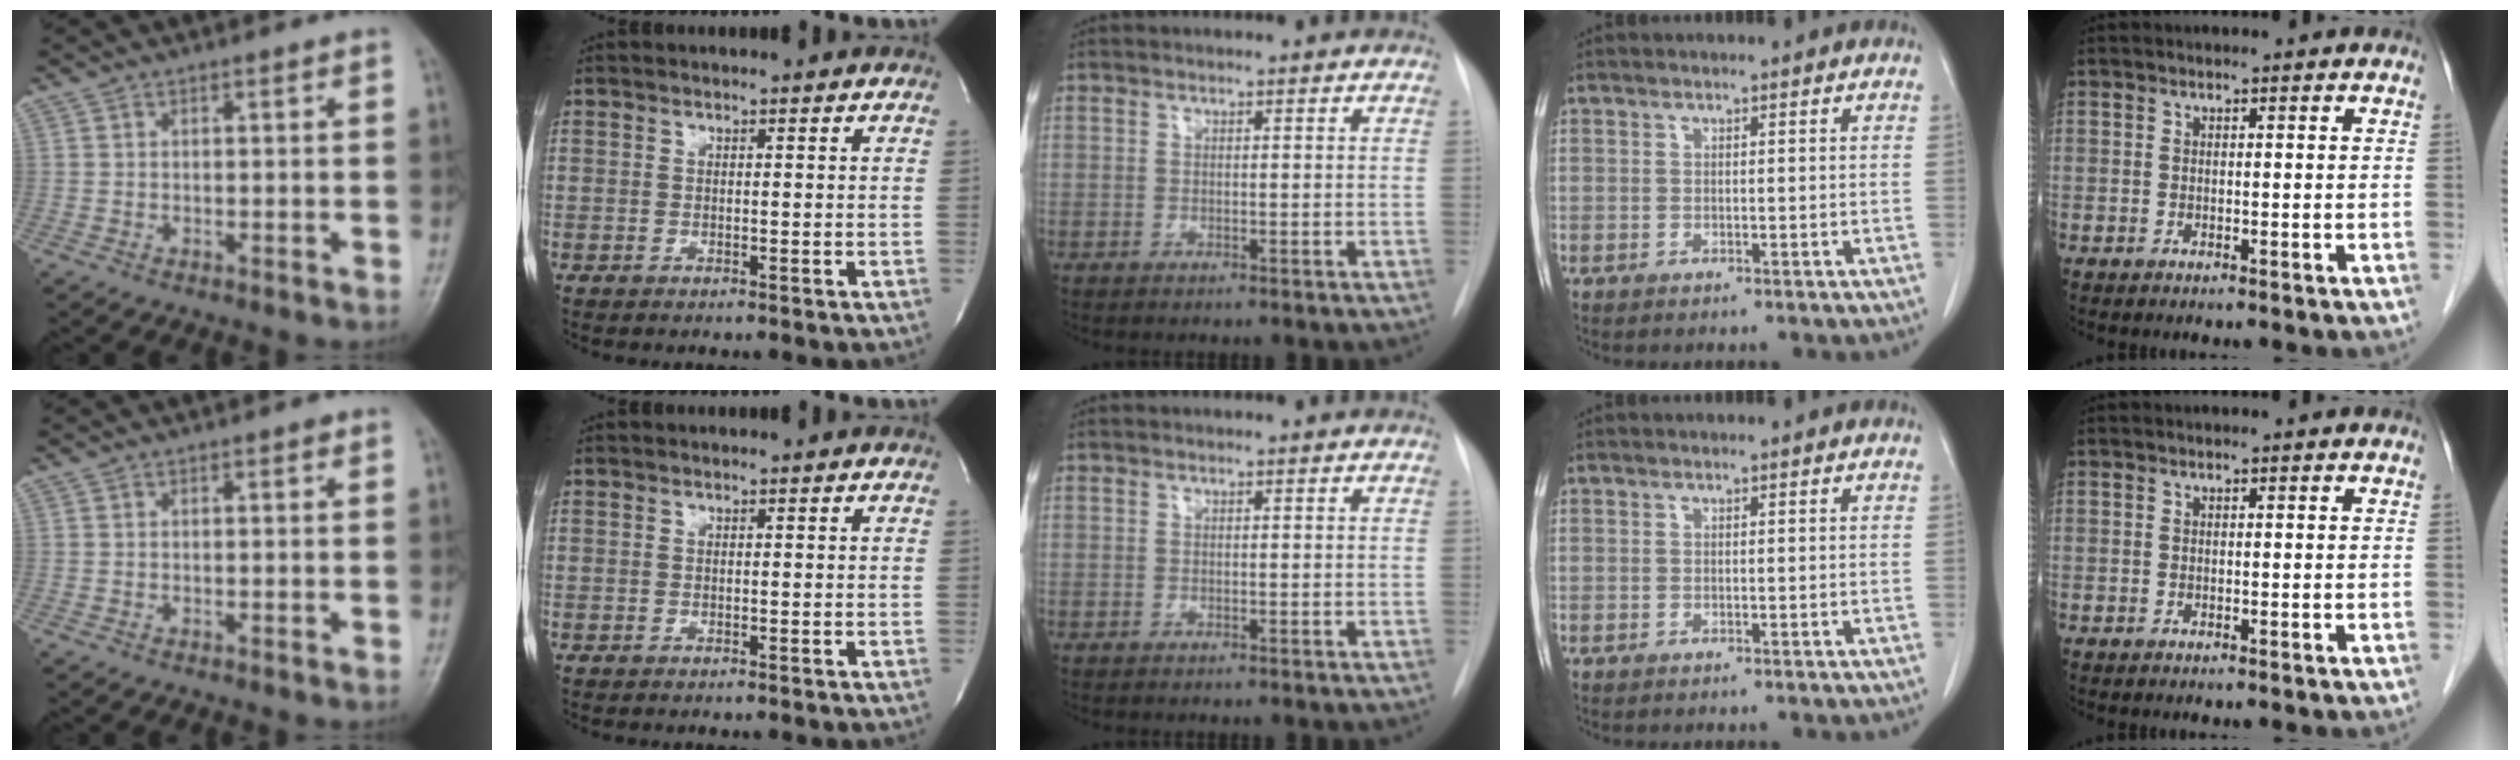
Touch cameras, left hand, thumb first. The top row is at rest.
{"thumb": {"total": 0.5, "force": [0.2, 0.2, 0.4], "torque": [-0.004, 0.001, 0.000]}}